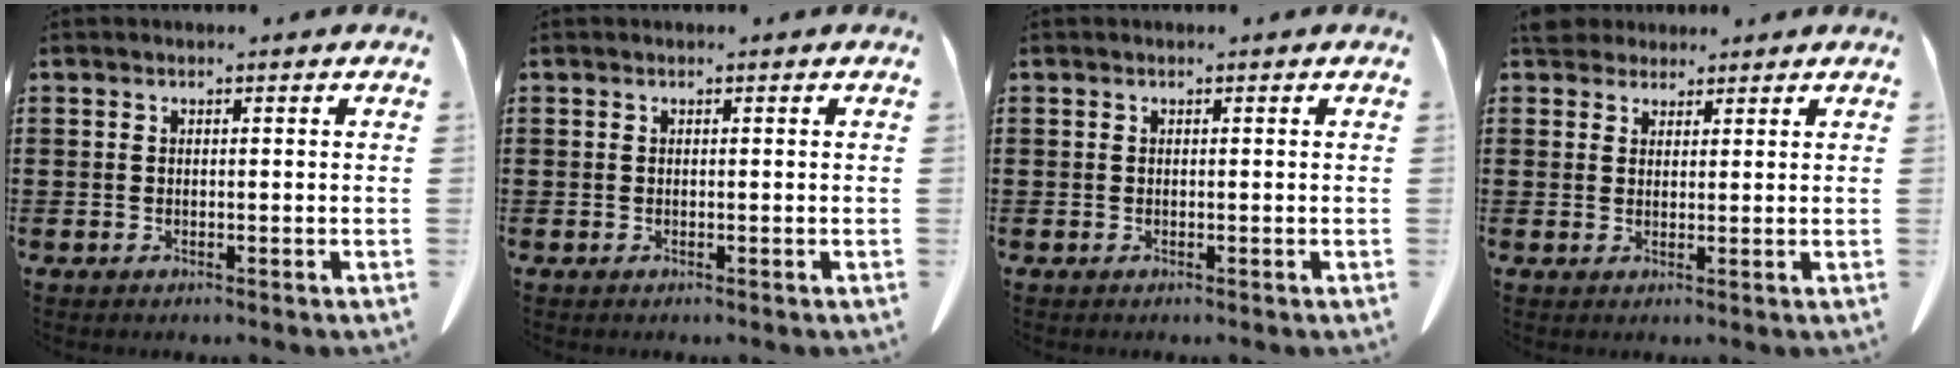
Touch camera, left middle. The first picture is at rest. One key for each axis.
{"total": 0.0}
{"total": 0.0}
{"total": 3.4, "fx": 3.0, "fy": 1.3, "fz": 0.6, "tx": -0.015, "ty": -0.002, "tz": 0.059}